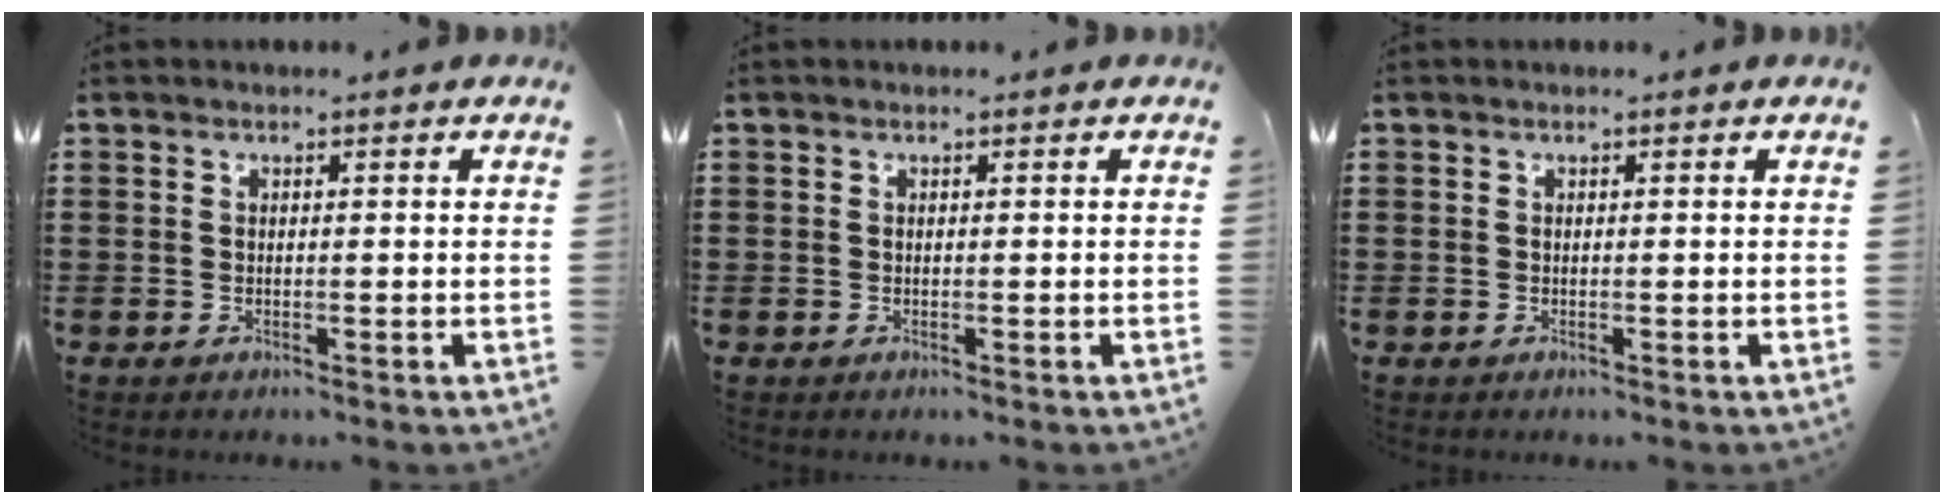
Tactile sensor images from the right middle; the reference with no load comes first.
{"total": 0.0}
{"total": 0.0}